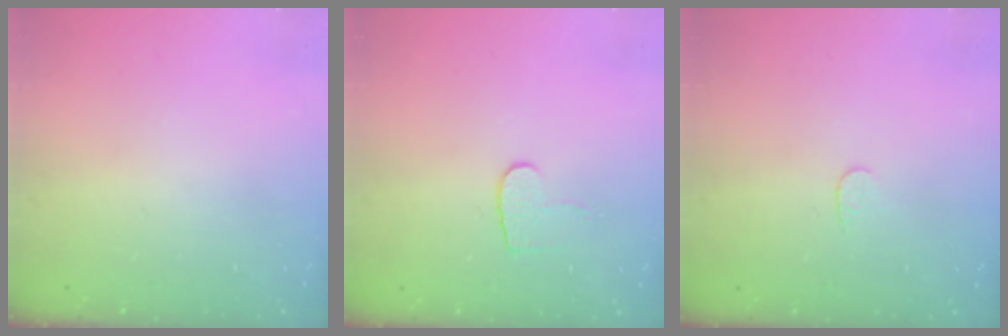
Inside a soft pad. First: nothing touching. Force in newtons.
{"total": 6.6, "press": 6.6, "slide": 0.6}
{"total": 3.7, "press": 3.6, "slide": 0.3}